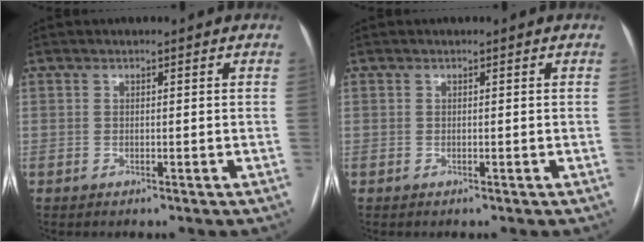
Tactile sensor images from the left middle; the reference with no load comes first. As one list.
[{"total": 0.0}]